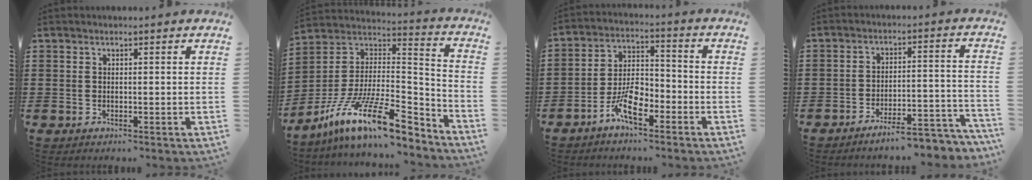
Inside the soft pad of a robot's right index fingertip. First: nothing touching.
{"total": 16.6, "force": [-10.8, 4.6, 11.7], "torque": [-0.229, 0.024, -0.192]}
{"total": 7.1, "force": [-4.2, 3.0, 4.9], "torque": [-0.103, 0.010, -0.081]}
{"total": 6.0, "force": [-5.6, 0.0, 2.3], "torque": [-0.033, -0.002, -0.105]}